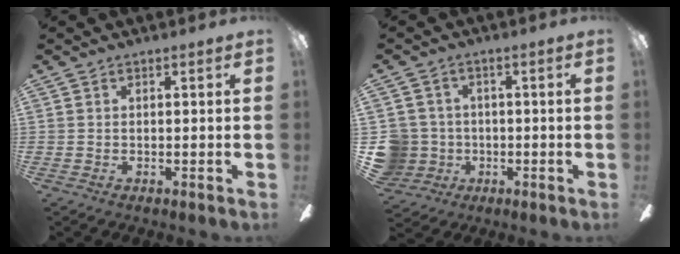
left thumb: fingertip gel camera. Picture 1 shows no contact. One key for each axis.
{"total": 8.1, "fx": -0.9, "fy": 7.9, "fz": 1.6, "tx": -0.071, "ty": 0.012, "tz": -0.011}